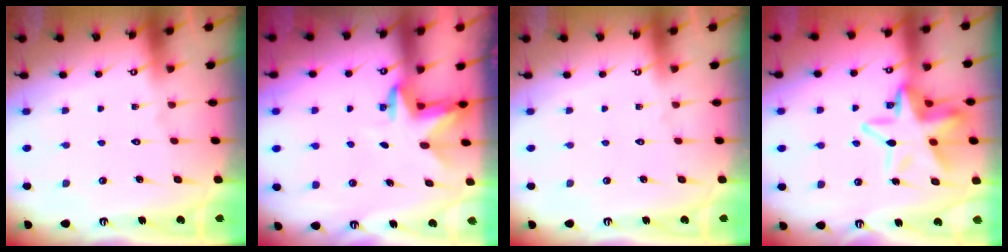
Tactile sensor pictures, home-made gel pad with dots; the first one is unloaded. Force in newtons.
{"total": 3.1, "press": 3.0, "slide": 0.7}
{"total": 0.0}
{"total": 15.4, "press": 15.2, "slide": 2.1}